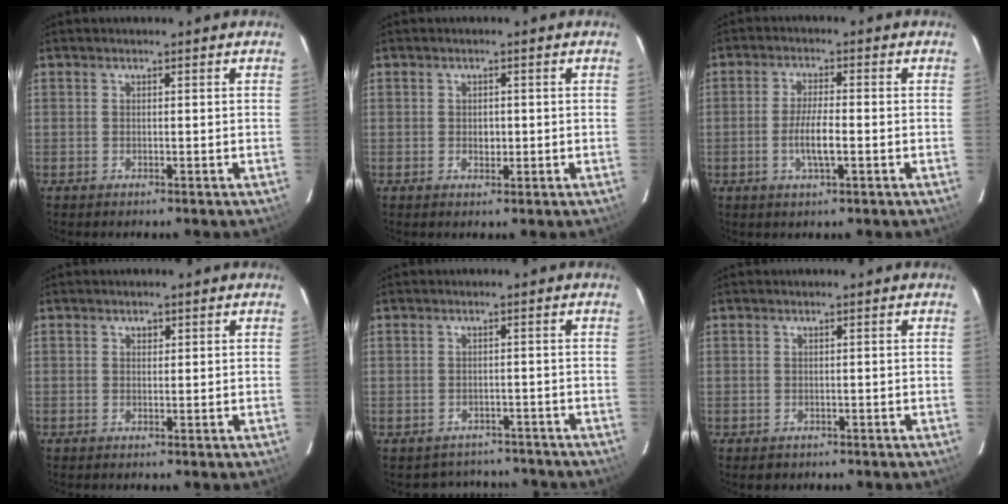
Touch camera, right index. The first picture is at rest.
{"total": 1.7, "force": [-0.1, 1.3, 1.0], "torque": [-0.016, 0.002, -0.002]}
{"total": 5.2, "force": [-1.5, 0.9, 4.9], "torque": [-0.096, -0.003, -0.028]}
{"total": 0.9, "force": [0.5, 0.7, 0.3], "torque": [-0.003, 0.004, 0.008]}
{"total": 6.6, "force": [-5.2, 4.0, 0.6], "torque": [-0.006, 0.031, -0.064]}
{"total": 1.3, "force": [-0.4, 1.2, 0.1], "torque": [-0.001, 0.001, 0.000]}